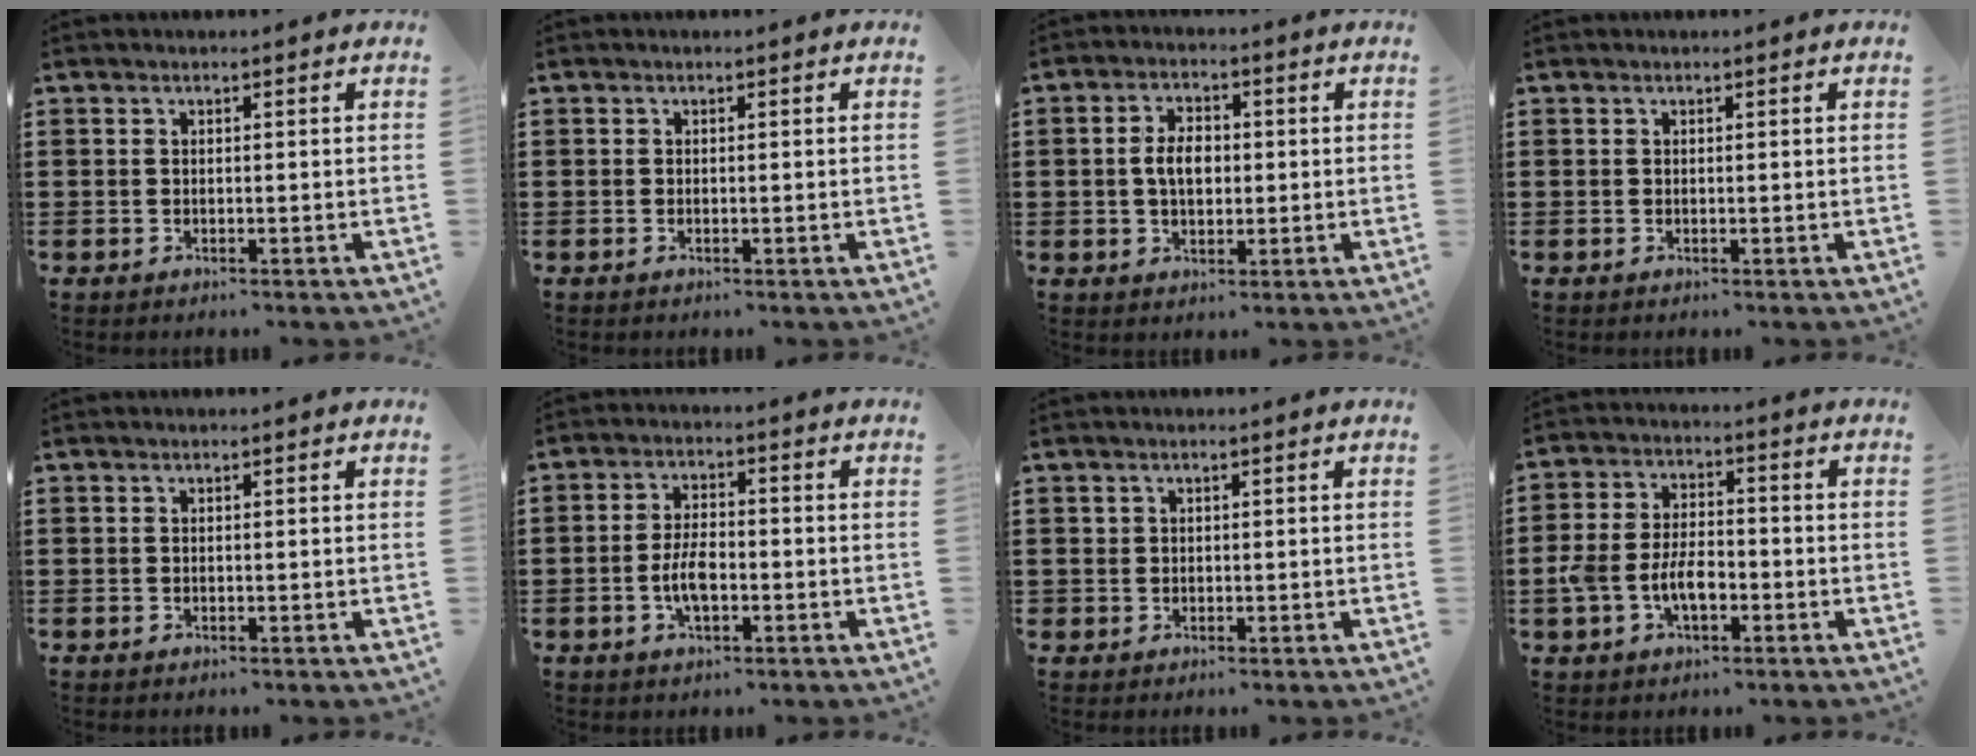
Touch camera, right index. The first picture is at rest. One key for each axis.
{"total": 0.0}
{"total": 4.6, "fx": 0.1, "fy": 2.9, "fz": 3.6, "tx": -0.067, "ty": 0.009, "tz": -0.003}
{"total": 0.0}
{"total": 0.0}
{"total": 5.1, "fx": -1.3, "fy": 2.3, "fz": 4.3, "tx": -0.096, "ty": 0.002, "tz": -0.027}
{"total": 0.9, "fx": 0.2, "fy": 0.9, "fz": 0.0, "tx": -0.002, "ty": 0.005, "tz": 0.003}
{"total": 6.5, "fx": -2.2, "fy": 3.6, "fz": 4.9, "tx": -0.118, "ty": 0.001, "tz": -0.046}